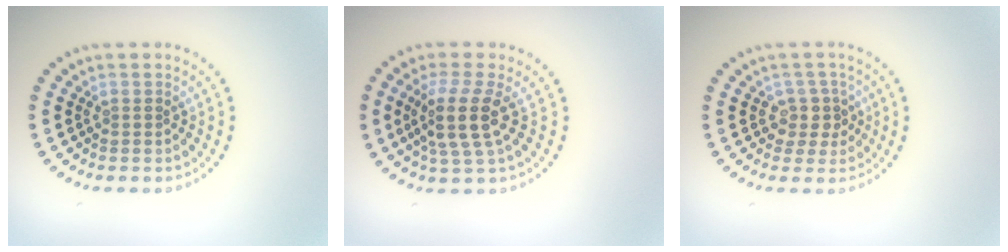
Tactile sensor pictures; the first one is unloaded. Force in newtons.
{"total": 4.0, "press": 3.2, "slide": 2.4}
{"total": 2.2, "press": 1.9, "slide": 1.2}